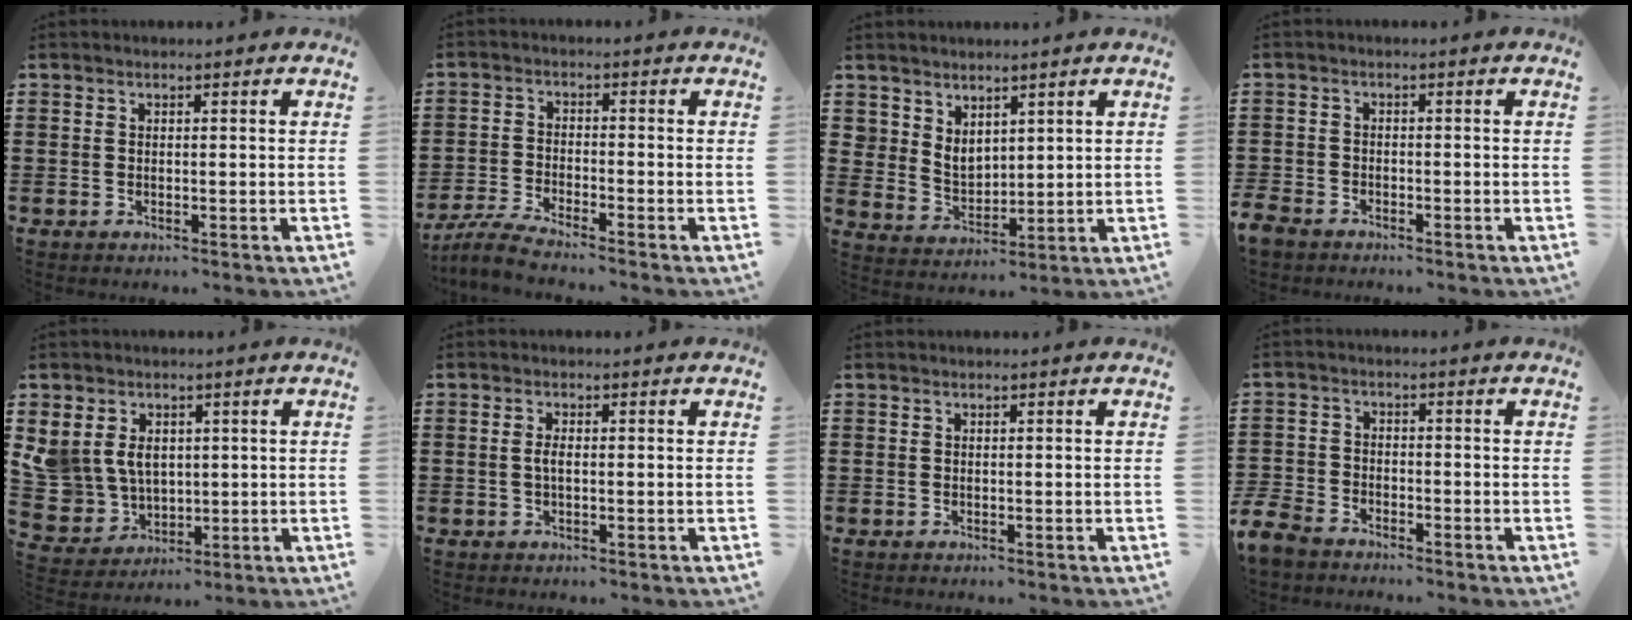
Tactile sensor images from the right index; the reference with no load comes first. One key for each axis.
{"total": 4.0, "fx": -3.7, "fy": -0.2, "fz": 1.4, "tx": -0.046, "ty": -0.012, "tz": -0.078}
{"total": 4.7, "fx": 3.7, "fy": 2.7, "fz": 0.9, "tx": -0.033, "ty": -0.001, "tz": 0.071}
{"total": 2.3, "fx": -2.0, "fy": 1.0, "fz": 0.3, "tx": -0.024, "ty": -0.002, "tz": -0.048}
{"total": 7.0, "fx": 1.6, "fy": 6.1, "fz": 3.0, "tx": -0.101, "ty": 0.007, "tz": 0.030}
{"total": 1.8, "fx": -0.2, "fy": 0.6, "fz": 1.7, "tx": -0.039, "ty": -0.002, "tz": -0.006}
{"total": 0.0}
{"total": 4.2, "fx": -3.7, "fy": 1.6, "fz": 1.1, "tx": -0.056, "ty": -0.006, "tz": -0.086}